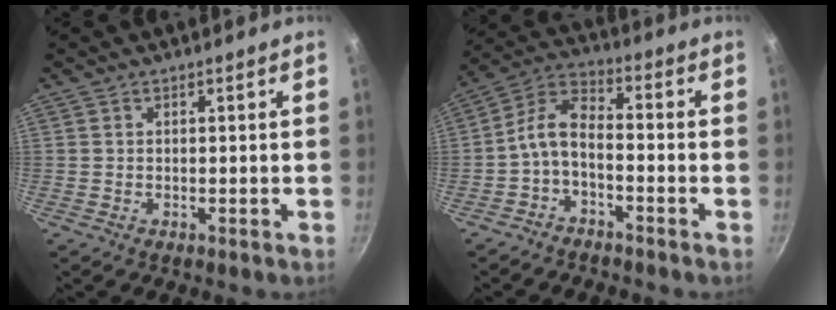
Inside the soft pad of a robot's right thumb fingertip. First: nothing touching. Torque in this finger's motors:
{"motor_torque": [0.21, -0.26, 0.61, -0.62, 0.19]}